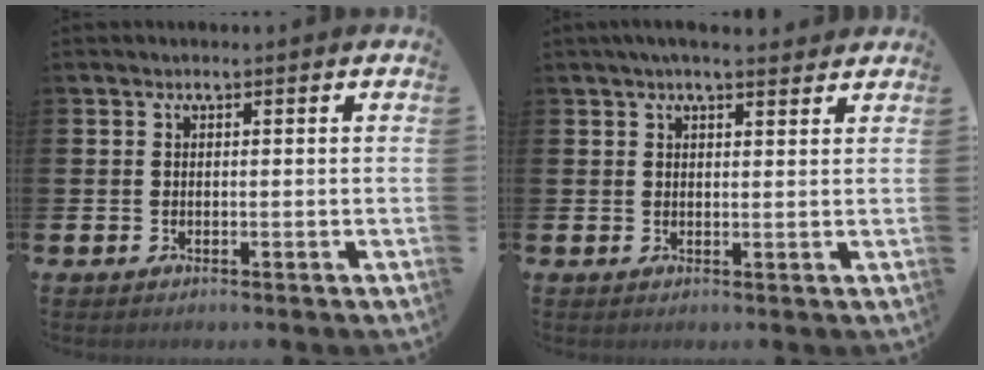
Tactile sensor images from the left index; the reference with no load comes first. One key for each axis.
{"total": 3.1, "fx": 2.8, "fy": 0.5, "fz": 1.4, "tx": -0.030, "ty": -0.006, "tz": 0.049}